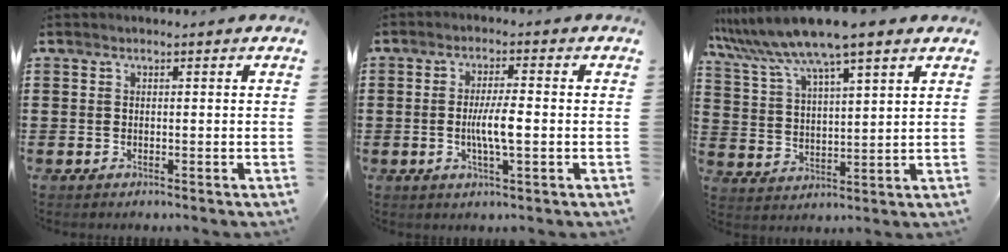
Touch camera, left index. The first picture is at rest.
{"total": 5.3, "force": [-0.6, 0.9, 5.2], "torque": [-0.104, -0.003, -0.017]}
{"total": 9.4, "force": [7.6, 0.0, 5.4], "torque": [-0.131, -0.035, 0.129]}